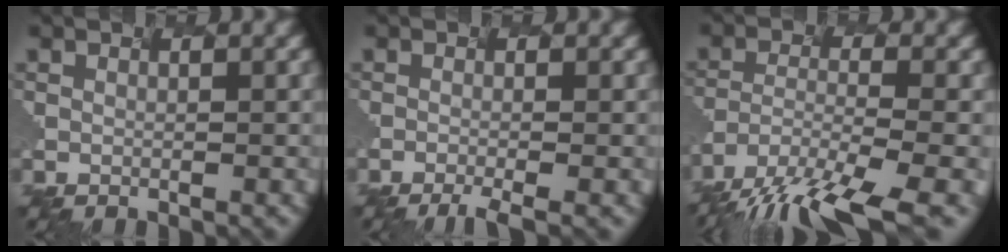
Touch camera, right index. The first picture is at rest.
{"total": 2.8, "force": [-2.2, -0.3, 1.6], "torque": [-0.025, -0.007, -0.012]}
{"total": 10.6, "force": [-9.0, 1.5, 5.5], "torque": [-0.143, -0.035, -0.125]}